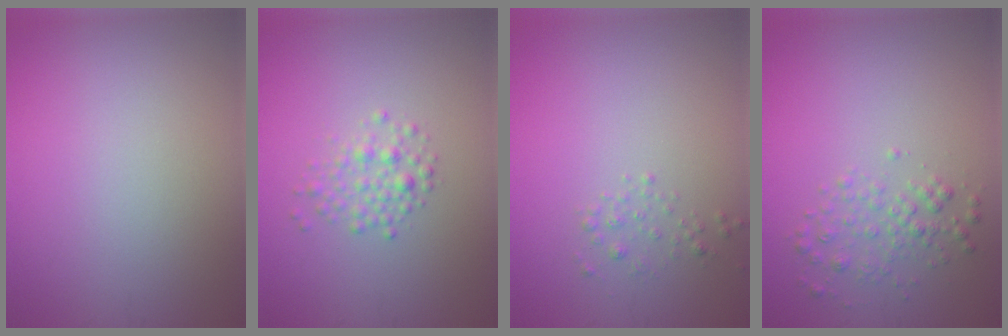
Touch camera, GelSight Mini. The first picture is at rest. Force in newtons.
{"total": 2.0, "press": 2.0, "slide": 0.0}
{"total": 0.9, "press": 0.9, "slide": 0.0}
{"total": 2.0, "press": 2.0, "slide": 0.1}